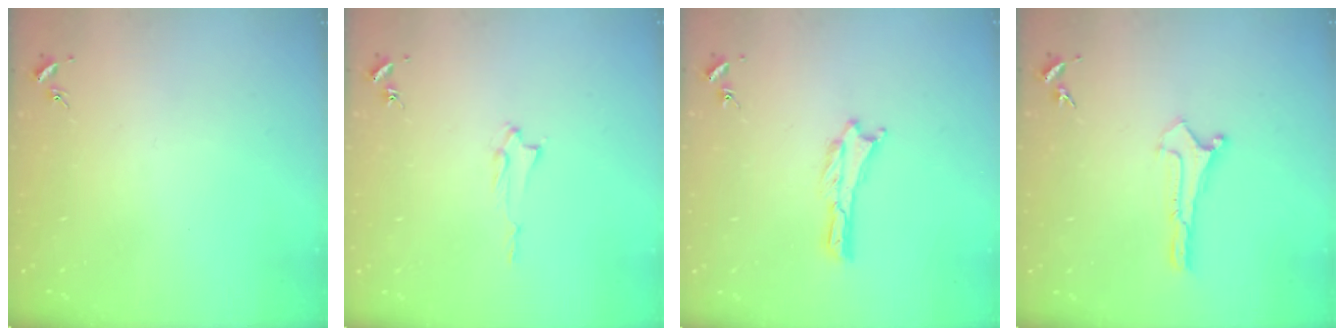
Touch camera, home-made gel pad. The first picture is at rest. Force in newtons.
{"total": 1.3, "press": 1.3, "slide": 0.2}
{"total": 0.0}
{"total": 0.0}